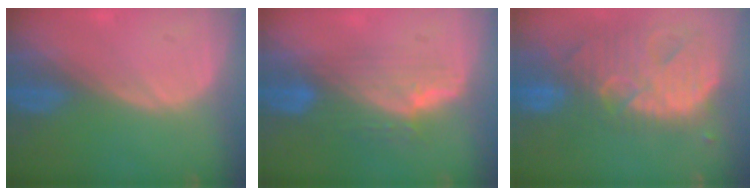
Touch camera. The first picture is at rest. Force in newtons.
{"total": 7.5, "press": 6.9, "slide": 3.0}
{"total": 13.9, "press": 11.7, "slide": 7.5}